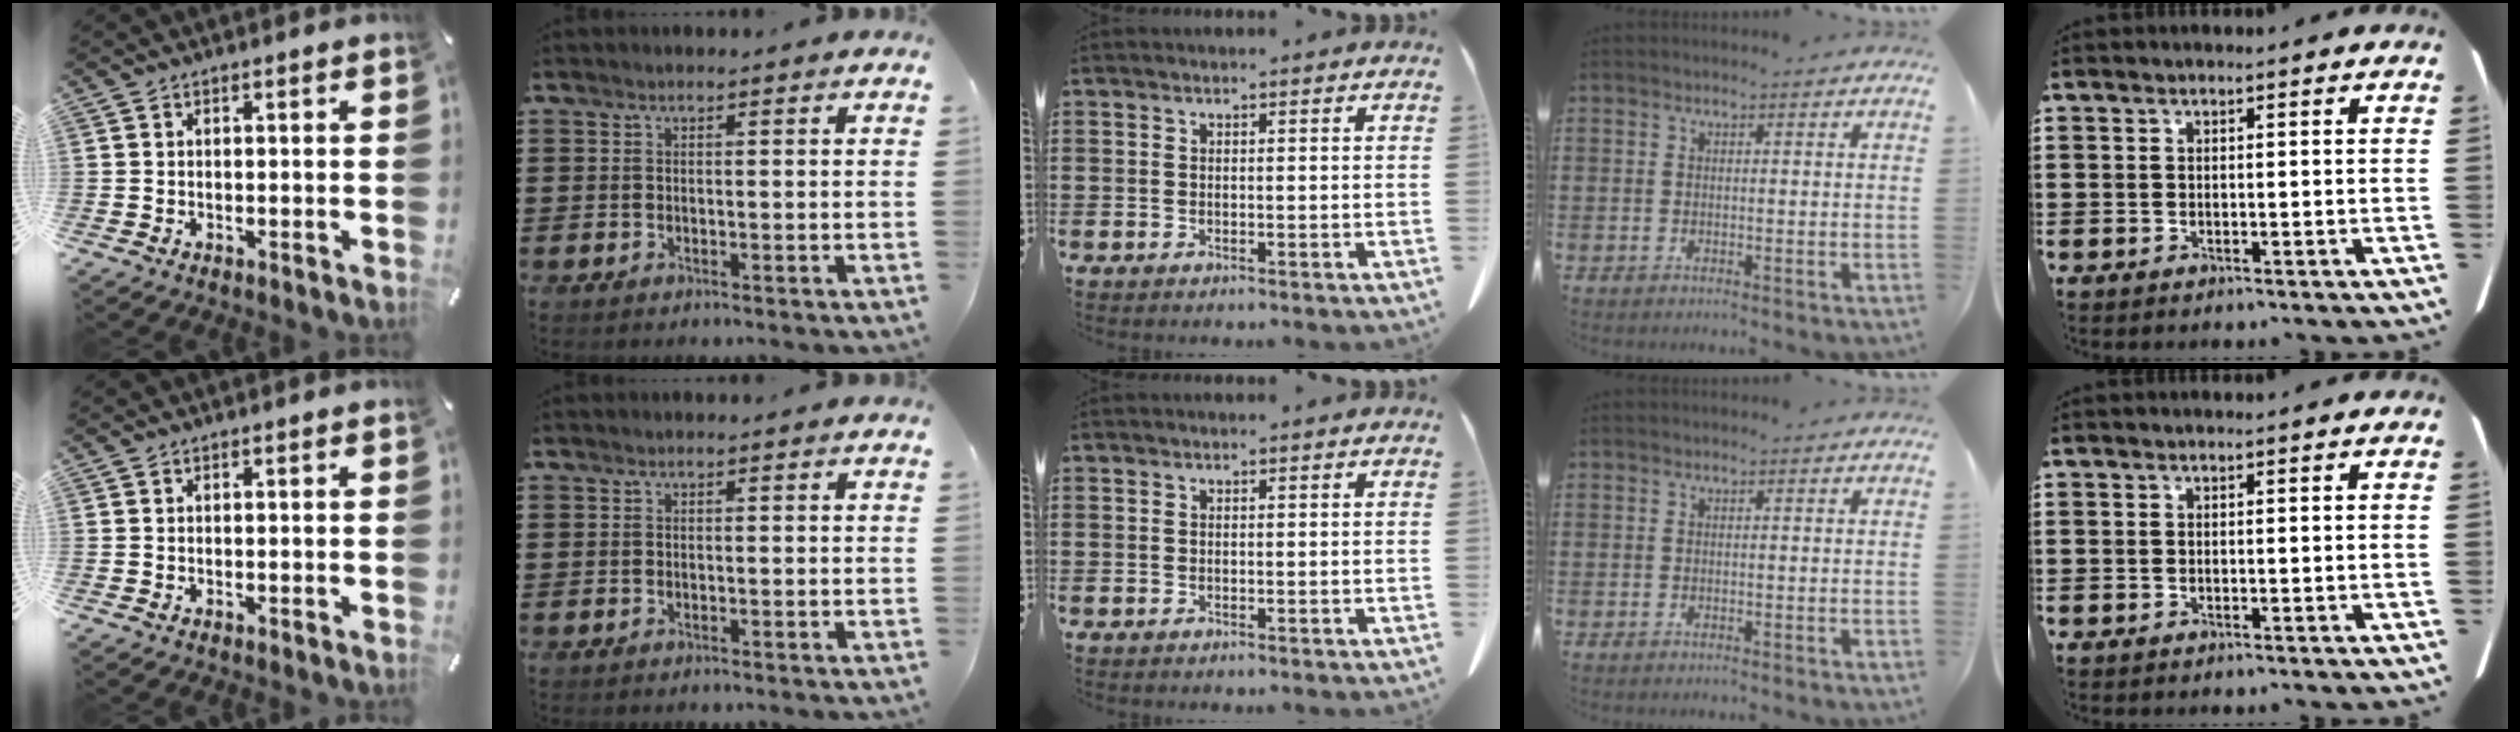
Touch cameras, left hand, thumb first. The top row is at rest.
{}